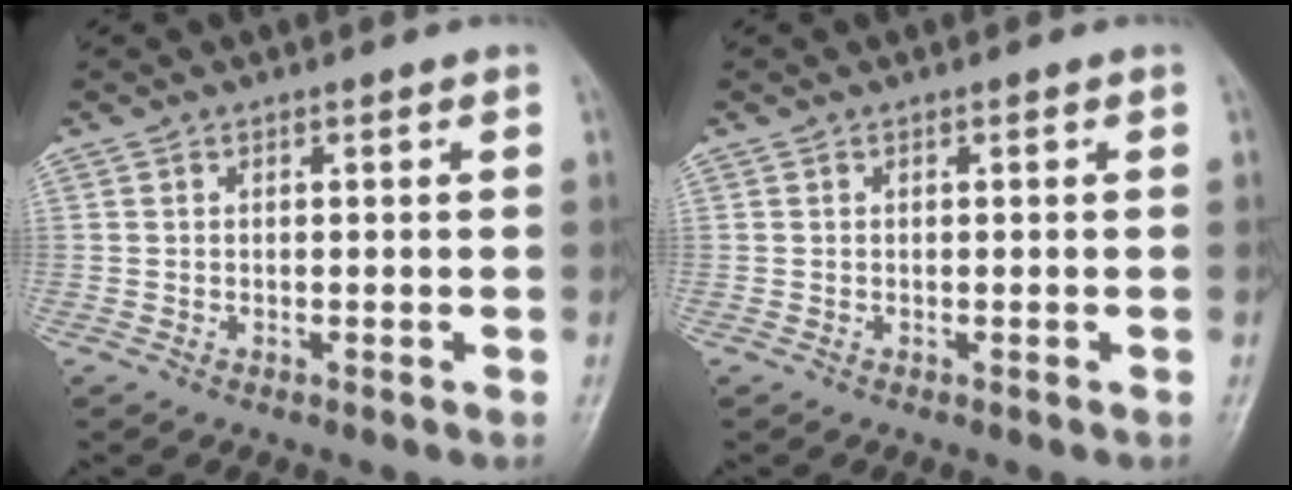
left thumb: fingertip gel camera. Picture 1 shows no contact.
{"total": 0.0}